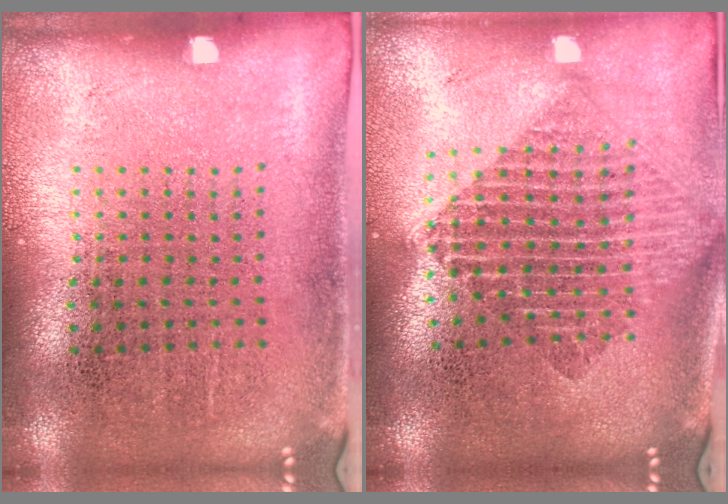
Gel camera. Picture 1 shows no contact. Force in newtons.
{"total": 1.9, "press": 1.6, "slide": 1.1}